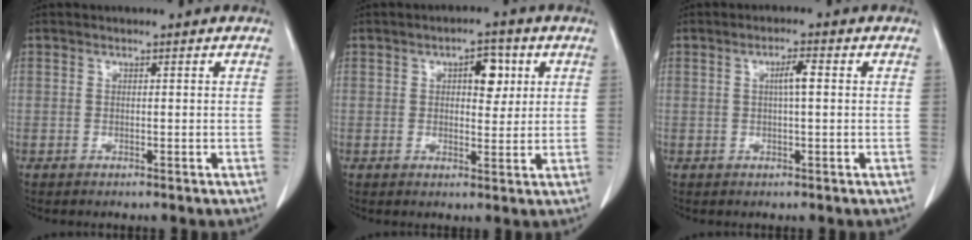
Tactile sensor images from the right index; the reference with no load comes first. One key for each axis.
{"total": 5.0, "fx": 1.7, "fy": 2.4, "fz": 4.0, "tx": -0.054, "ty": 0.009, "tz": 0.023}
{"total": 2.8, "fx": 0.4, "fy": 0.2, "fz": 2.7, "tx": -0.049, "ty": 0.003, "tz": 0.007}